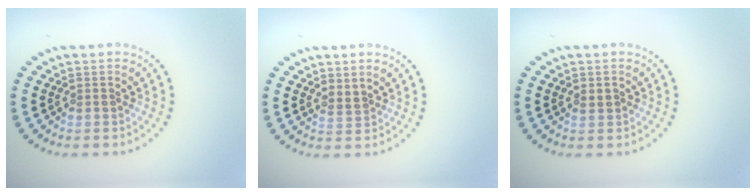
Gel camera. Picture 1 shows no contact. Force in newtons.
{"total": 0.7, "press": 0.4, "slide": 0.6}
{"total": 0.8, "press": 0.8, "slide": 0.1}